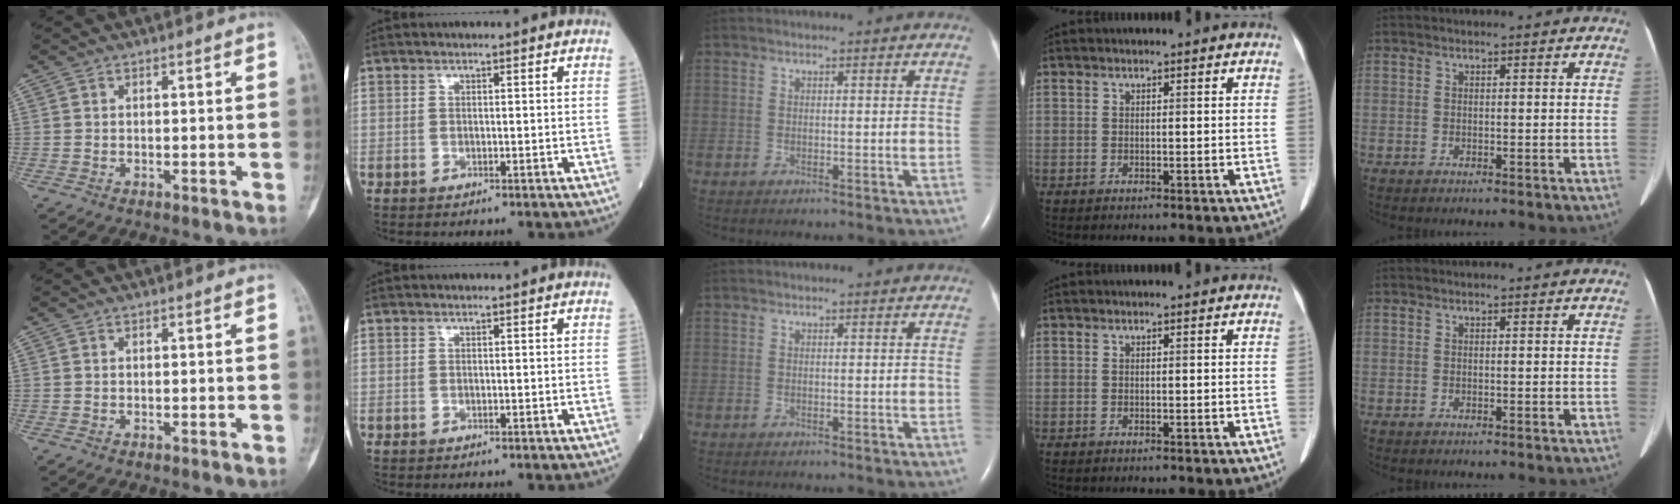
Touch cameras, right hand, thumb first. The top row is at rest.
{}